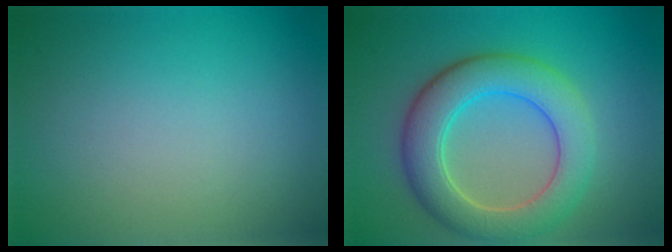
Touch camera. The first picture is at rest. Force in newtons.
{"total": 7.1, "press": 7.1, "slide": 0.3}